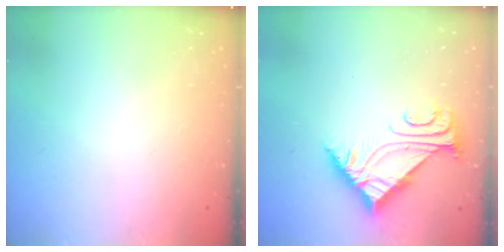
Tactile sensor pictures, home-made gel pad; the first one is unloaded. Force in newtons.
{"total": 5.2, "press": 5.2, "slide": 0.8}